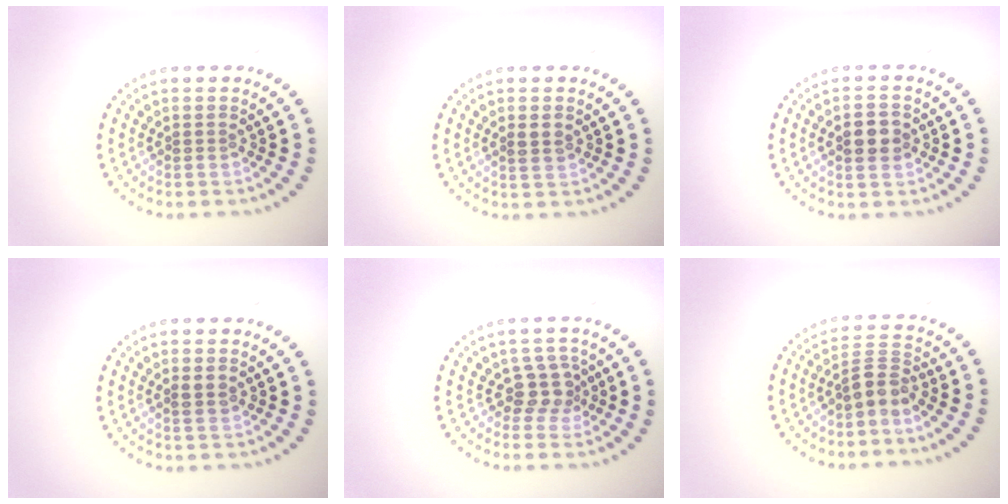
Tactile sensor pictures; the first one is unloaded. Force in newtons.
{"total": 1.5, "press": 1.5, "slide": 0.4}
{"total": 3.0, "press": 3.0, "slide": 0.1}
{"total": 1.5, "press": 1.5, "slide": 0.4}
{"total": 2.5, "press": 2.0, "slide": 1.5}
{"total": 2.7, "press": 2.1, "slide": 1.7}